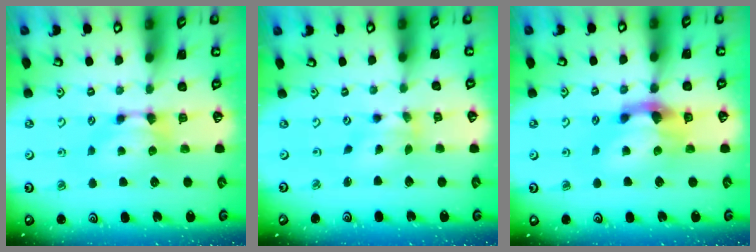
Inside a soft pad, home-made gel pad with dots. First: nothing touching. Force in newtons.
{"total": 2.3, "press": 1.7, "slide": 1.5}
{"total": 4.7, "press": 4.2, "slide": 2.1}